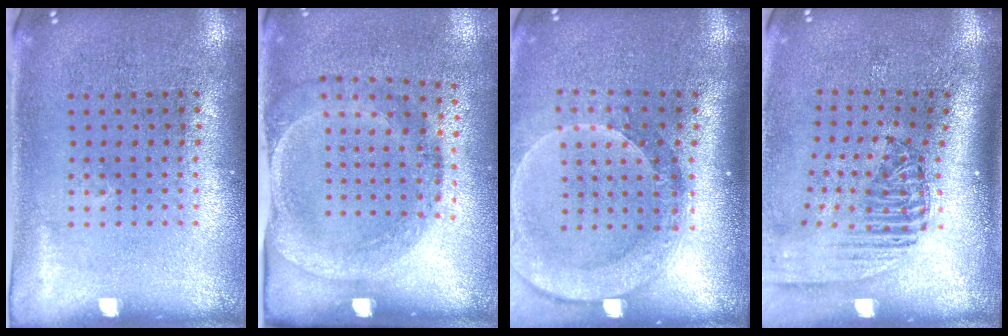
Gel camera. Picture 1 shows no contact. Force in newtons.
{"total": 1.8, "press": 1.1, "slide": 1.4}
{"total": 2.5, "press": 1.9, "slide": 1.6}
{"total": 2.4, "press": 1.8, "slide": 1.6}